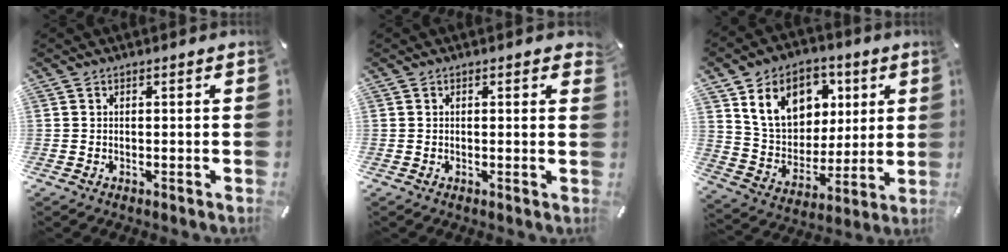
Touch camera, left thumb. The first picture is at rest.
{"total": 0.6, "force": [0.3, 0.3, 0.4], "torque": [0.007, -0.004, 0.001]}
{"total": 16.0, "force": [6.7, 12.6, 7.1], "torque": [-0.125, -0.016, 0.132]}